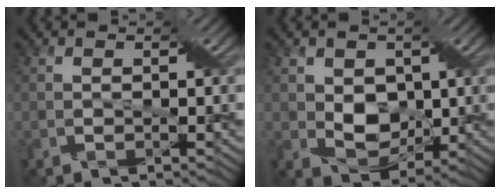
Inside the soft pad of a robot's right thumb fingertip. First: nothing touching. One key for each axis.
{"total": 5.3, "fx": 0.9, "fy": 4.1, "fz": 3.2, "tx": -0.071, "ty": -0.006, "tz": 0.018}